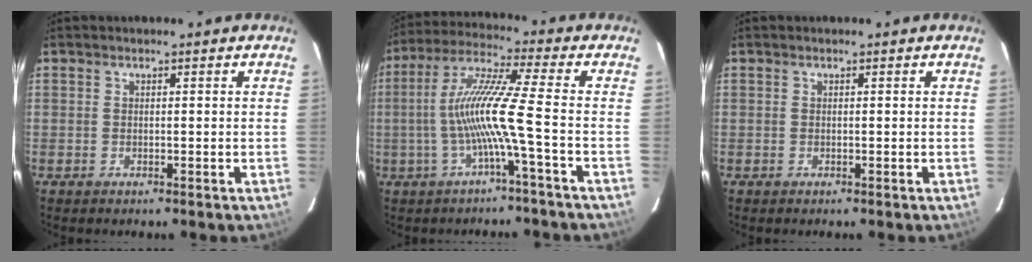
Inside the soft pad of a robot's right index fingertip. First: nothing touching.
{"total": 10.8, "force": [-2.7, -1.8, 10.3], "torque": [-0.202, 0.004, -0.049]}
{"total": 0.0}